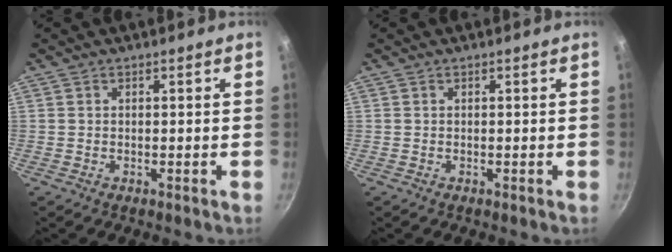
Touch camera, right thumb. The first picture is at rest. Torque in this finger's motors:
{"motor_torque": [-0.34, 0.21, -0.12, -0.23, 0.03]}